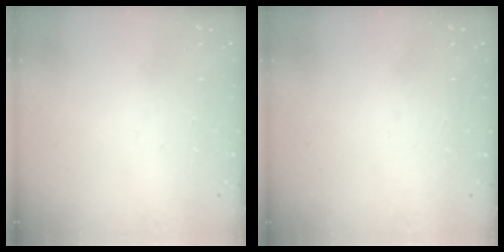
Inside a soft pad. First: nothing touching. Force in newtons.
{"total": 1.6, "press": 1.6, "slide": 0.1}